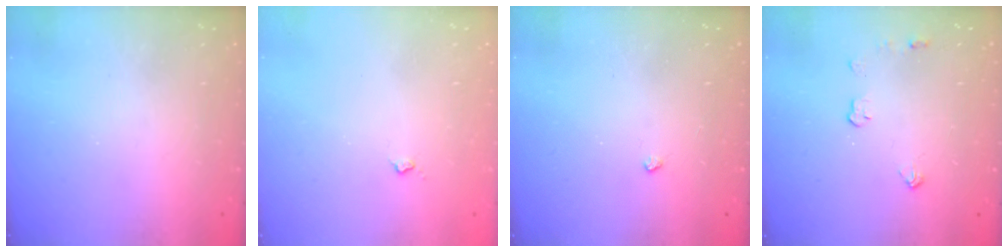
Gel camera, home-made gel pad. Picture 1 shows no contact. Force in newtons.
{"total": 3.3, "press": 3.2, "slide": 0.6}
{"total": 3.0, "press": 2.9, "slide": 0.4}
{"total": 3.7, "press": 3.6, "slide": 0.6}